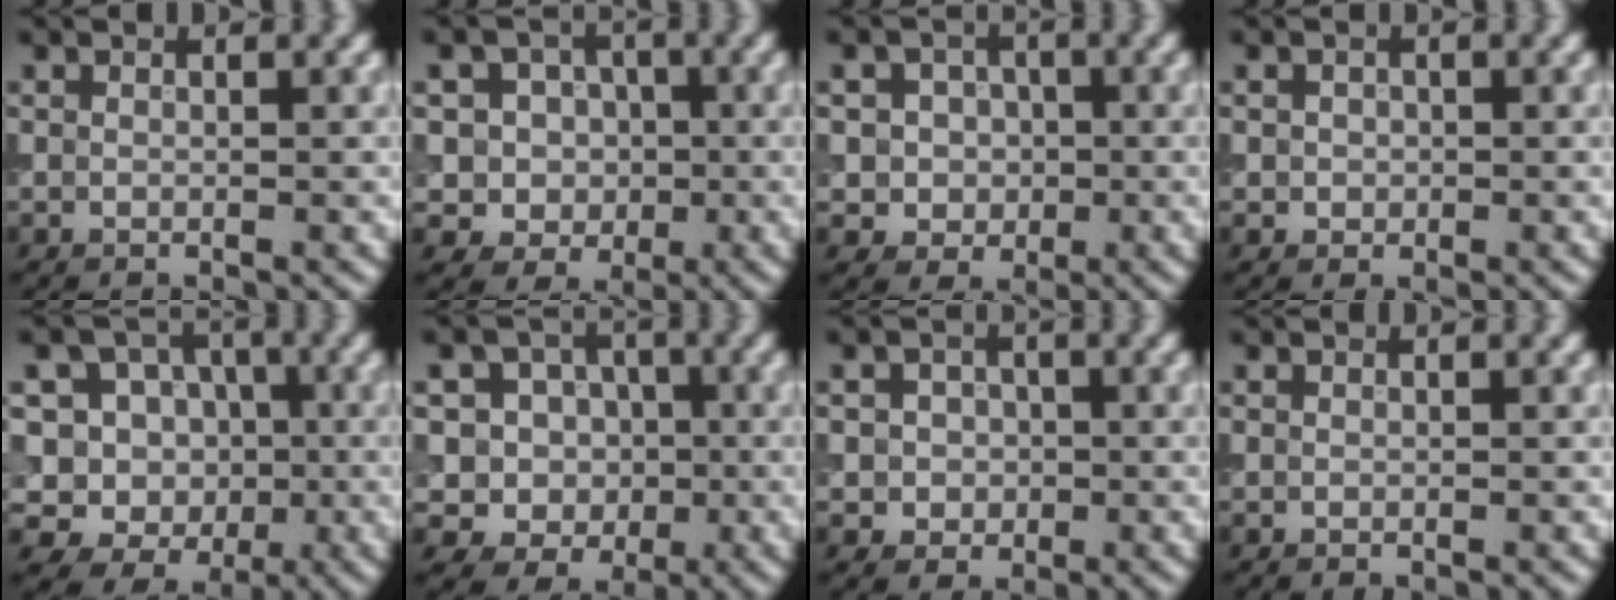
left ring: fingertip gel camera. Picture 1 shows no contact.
{"total": 5.7, "force": [0.9, 5.3, 1.9], "torque": [-0.019, 0.016, 0.001]}
{"total": 4.0, "force": [0.3, 3.7, 1.4], "torque": [-0.006, 0.009, -0.006]}
{"total": 1.1, "force": [0.0, 1.0, 0.3], "torque": [0.002, -0.004, 0.000]}
{"total": 11.7, "force": [0.2, 11.0, 3.8], "torque": [-0.107, 0.054, -0.020]}
{"total": 7.8, "force": [1.4, 7.3, 2.5], "torque": [-0.045, 0.025, 0.003]}
{"total": 2.8, "force": [0.0, 2.6, 1.0], "torque": [0.001, 0.004, -0.012]}
{"total": 0.0}